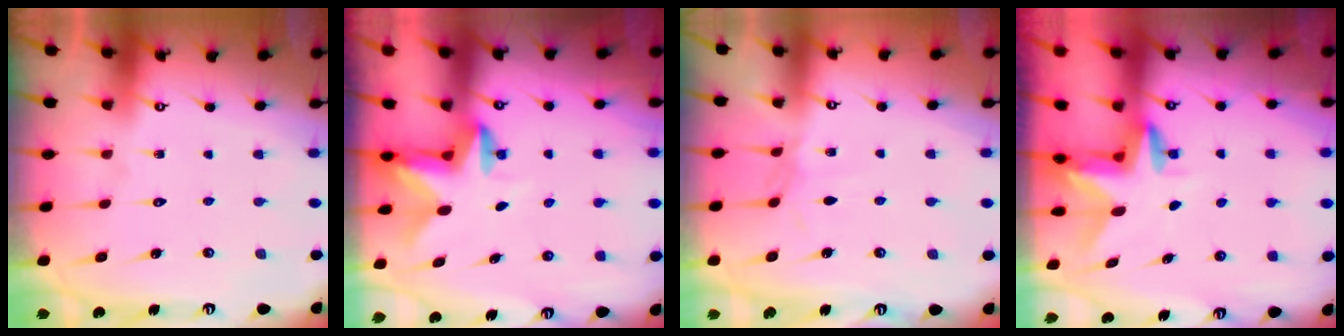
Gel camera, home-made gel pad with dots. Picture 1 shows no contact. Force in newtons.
{"total": 2.8, "press": 2.8, "slide": 0.6}
{"total": 1.7, "press": 1.6, "slide": 0.4}
{"total": 2.8, "press": 2.8, "slide": 0.2}